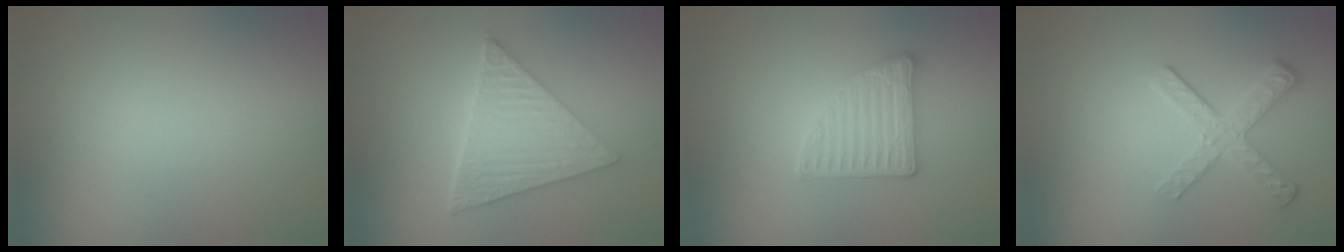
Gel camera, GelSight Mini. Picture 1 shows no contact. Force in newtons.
{"total": 5.9, "press": 4.3, "slide": 4.0}
{"total": 2.8, "press": 2.8, "slide": 0.4}
{"total": 3.0, "press": 2.3, "slide": 1.9}